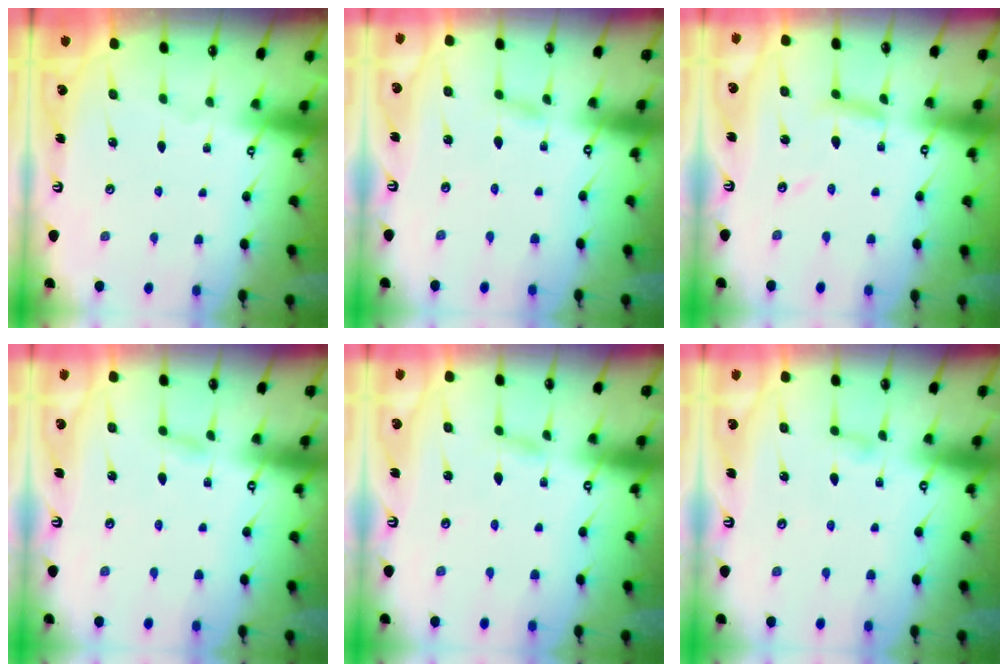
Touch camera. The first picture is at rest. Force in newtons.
{"total": 2.5, "press": 2.5, "slide": 0.2}
{"total": 6.8, "press": 6.8, "slide": 0.4}
{"total": 2.1, "press": 2.0, "slide": 0.2}
{"total": 2.5, "press": 2.5, "slide": 0.2}
{"total": 5.6, "press": 5.6, "slide": 0.6}